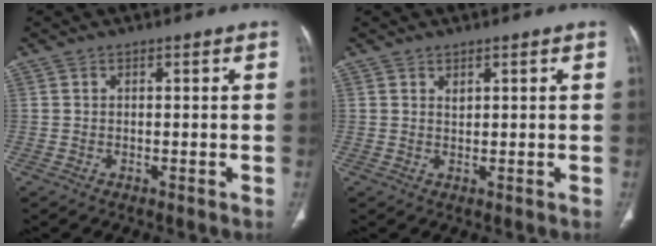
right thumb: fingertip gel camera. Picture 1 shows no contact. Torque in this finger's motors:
{"motor_torque": [-0.36, 0.15, -0.14, 0.34, -0.01]}